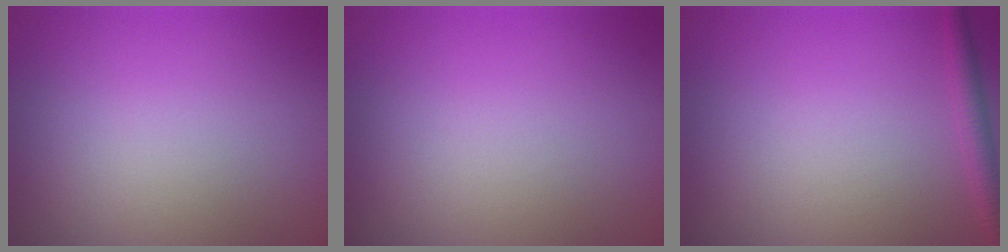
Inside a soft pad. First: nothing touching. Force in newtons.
{"total": 0.0}
{"total": 1.8, "press": 1.8, "slide": 0.1}